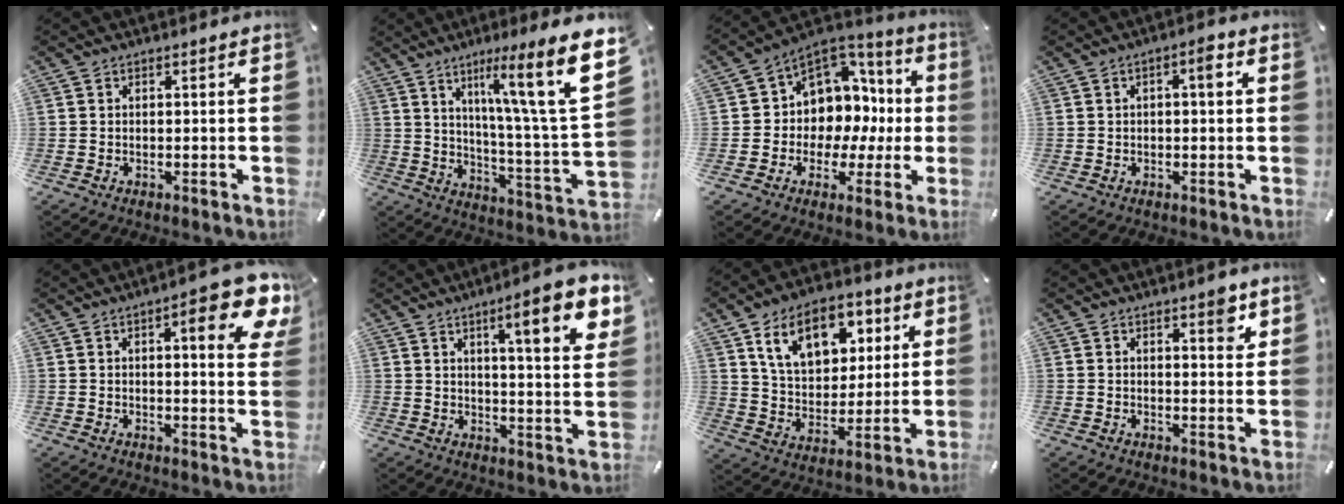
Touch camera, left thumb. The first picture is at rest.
{"total": 20.1, "force": [9.7, 2.5, 17.4], "torque": [-0.268, -0.061, 0.130]}
{"total": 9.9, "force": [1.9, 9.1, 3.4], "torque": [-0.052, -0.041, 0.039]}
{"total": 3.9, "force": [0.6, 1.5, 3.5], "torque": [-0.045, 0.002, 0.002]}
{"total": 12.4, "force": [6.0, 3.4, 10.3], "torque": [-0.127, -0.037, 0.092]}
{"total": 13.5, "force": [7.3, 2.6, 11.0], "torque": [-0.158, -0.035, 0.109]}
{"total": 15.4, "force": [7.7, 10.4, 8.4], "torque": [-0.142, -0.019, 0.141]}
{"total": 4.5, "force": [3.0, 1.8, 2.8], "torque": [-0.022, -0.020, 0.044]}